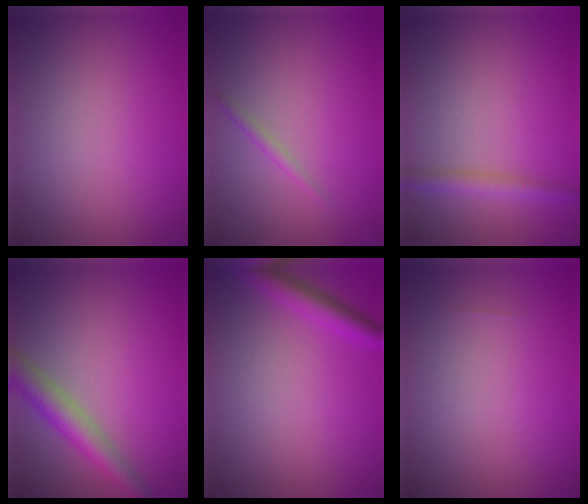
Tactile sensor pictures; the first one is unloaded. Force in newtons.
{"total": 0.9, "press": 0.9, "slide": 0.1}
{"total": 2.0, "press": 2.0, "slide": 0.0}
{"total": 3.9, "press": 3.9, "slide": 0.1}
{"total": 2.7, "press": 2.7, "slide": 0.2}
{"total": 0.0}